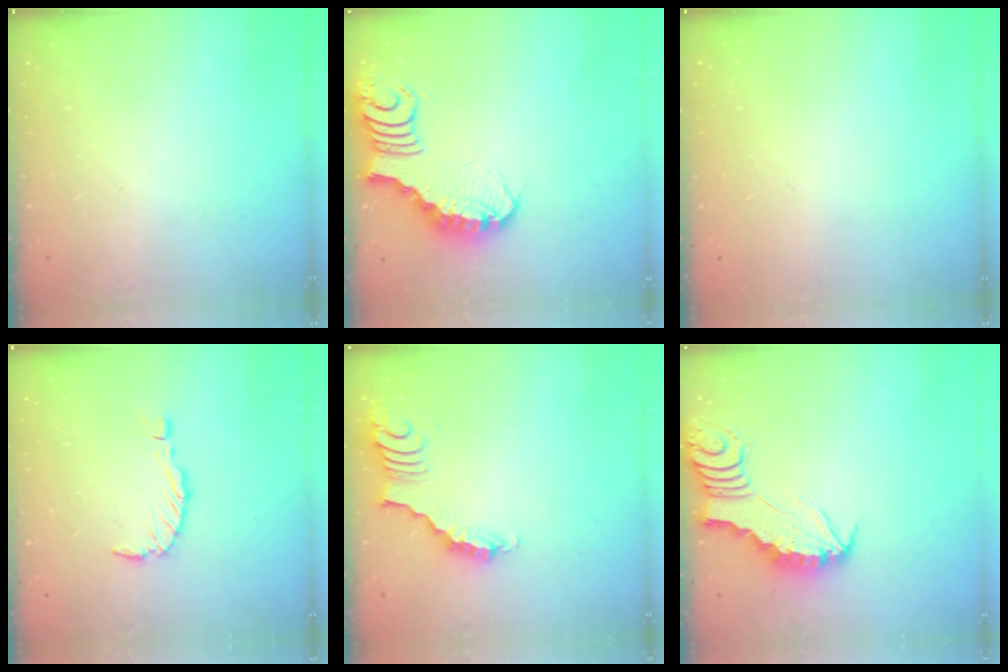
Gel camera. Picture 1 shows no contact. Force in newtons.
{"total": 3.5, "press": 3.5, "slide": 0.5}
{"total": 0.0}
{"total": 0.0}
{"total": 3.3, "press": 3.3, "slide": 0.7}
{"total": 2.5, "press": 2.5, "slide": 0.2}